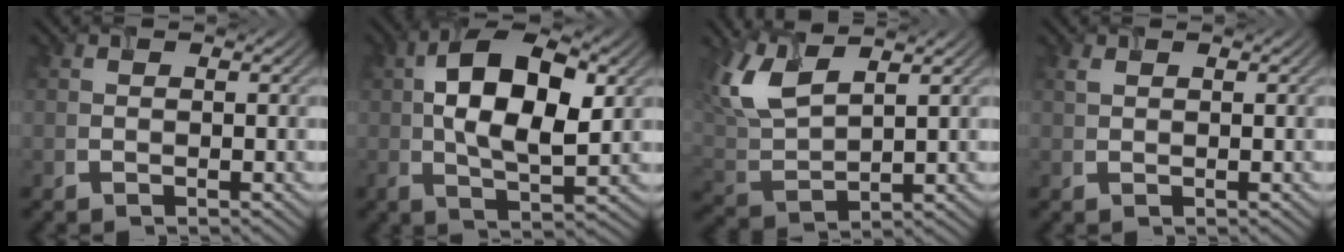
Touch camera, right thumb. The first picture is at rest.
{"total": 12.3, "force": [1.9, 5.9, 10.6], "torque": [-0.189, 0.007, 0.030]}
{"total": 9.0, "force": [5.3, 3.4, 6.5], "torque": [-0.170, 0.009, 0.106]}
{"total": 0.8, "force": [0.5, 0.4, 0.5], "torque": [-0.017, 0.000, 0.012]}